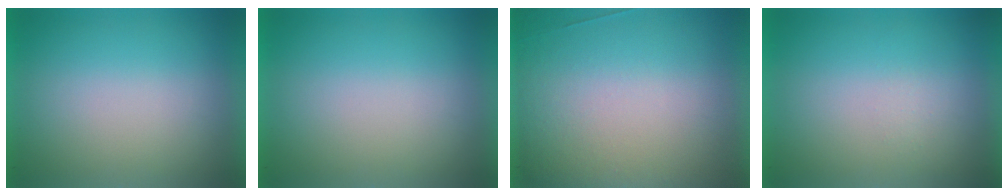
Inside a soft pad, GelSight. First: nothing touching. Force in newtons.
{"total": 0.0}
{"total": 4.7}
{"total": 1.3}